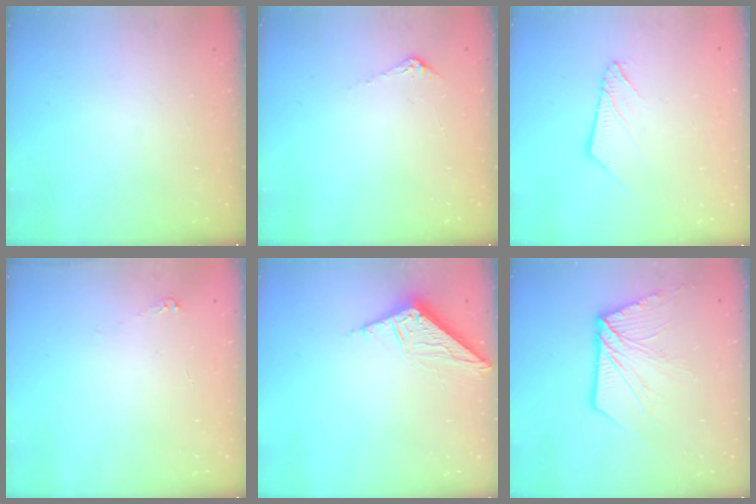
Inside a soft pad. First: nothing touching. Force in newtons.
{"total": 4.8, "press": 4.8, "slide": 0.4}
{"total": 5.8, "press": 5.8, "slide": 0.3}
{"total": 2.5, "press": 2.5, "slide": 0.3}
{"total": 8.3, "press": 8.3, "slide": 0.5}
{"total": 12.9, "press": 12.8, "slide": 1.4}